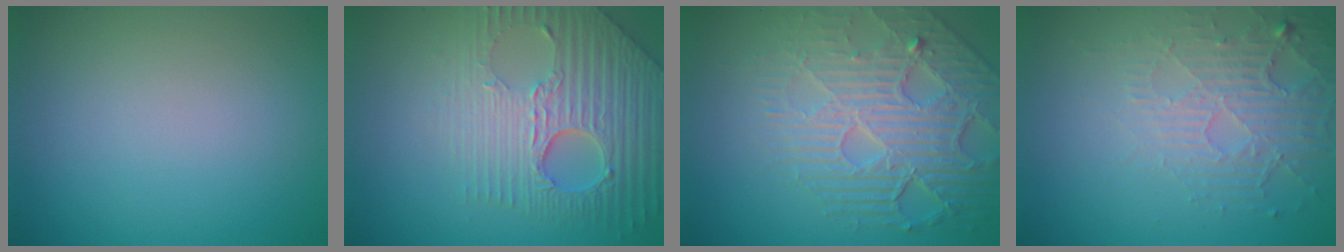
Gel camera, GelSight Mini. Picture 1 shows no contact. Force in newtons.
{"total": 6.1, "press": 5.2, "slide": 3.3}
{"total": 6.6, "press": 5.3, "slide": 4.0}
{"total": 5.3, "press": 3.3, "slide": 4.1}